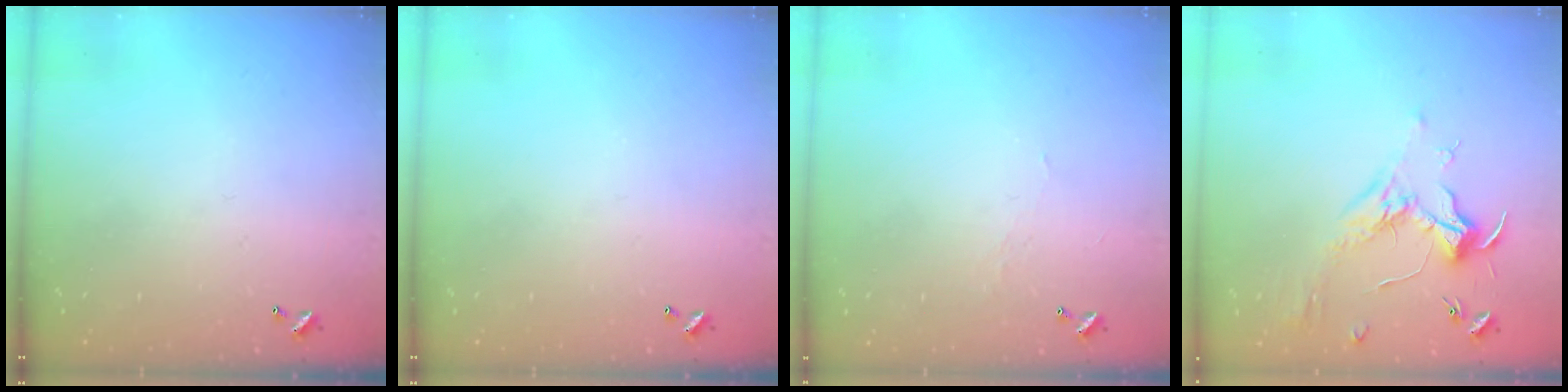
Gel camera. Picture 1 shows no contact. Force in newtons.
{"total": 0.0}
{"total": 1.7, "press": 1.7, "slide": 0.4}
{"total": 1.8, "press": 1.6, "slide": 0.7}